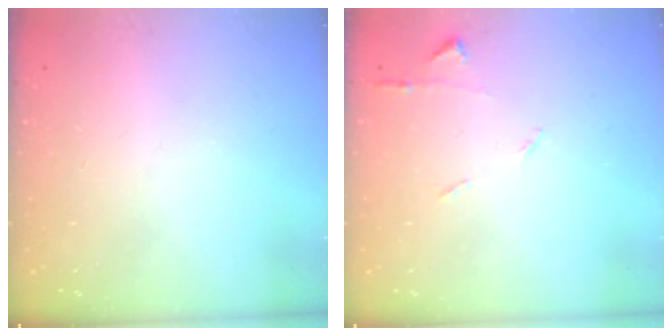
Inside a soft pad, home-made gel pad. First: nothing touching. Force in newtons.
{"total": 5.6, "press": 5.6, "slide": 0.8}